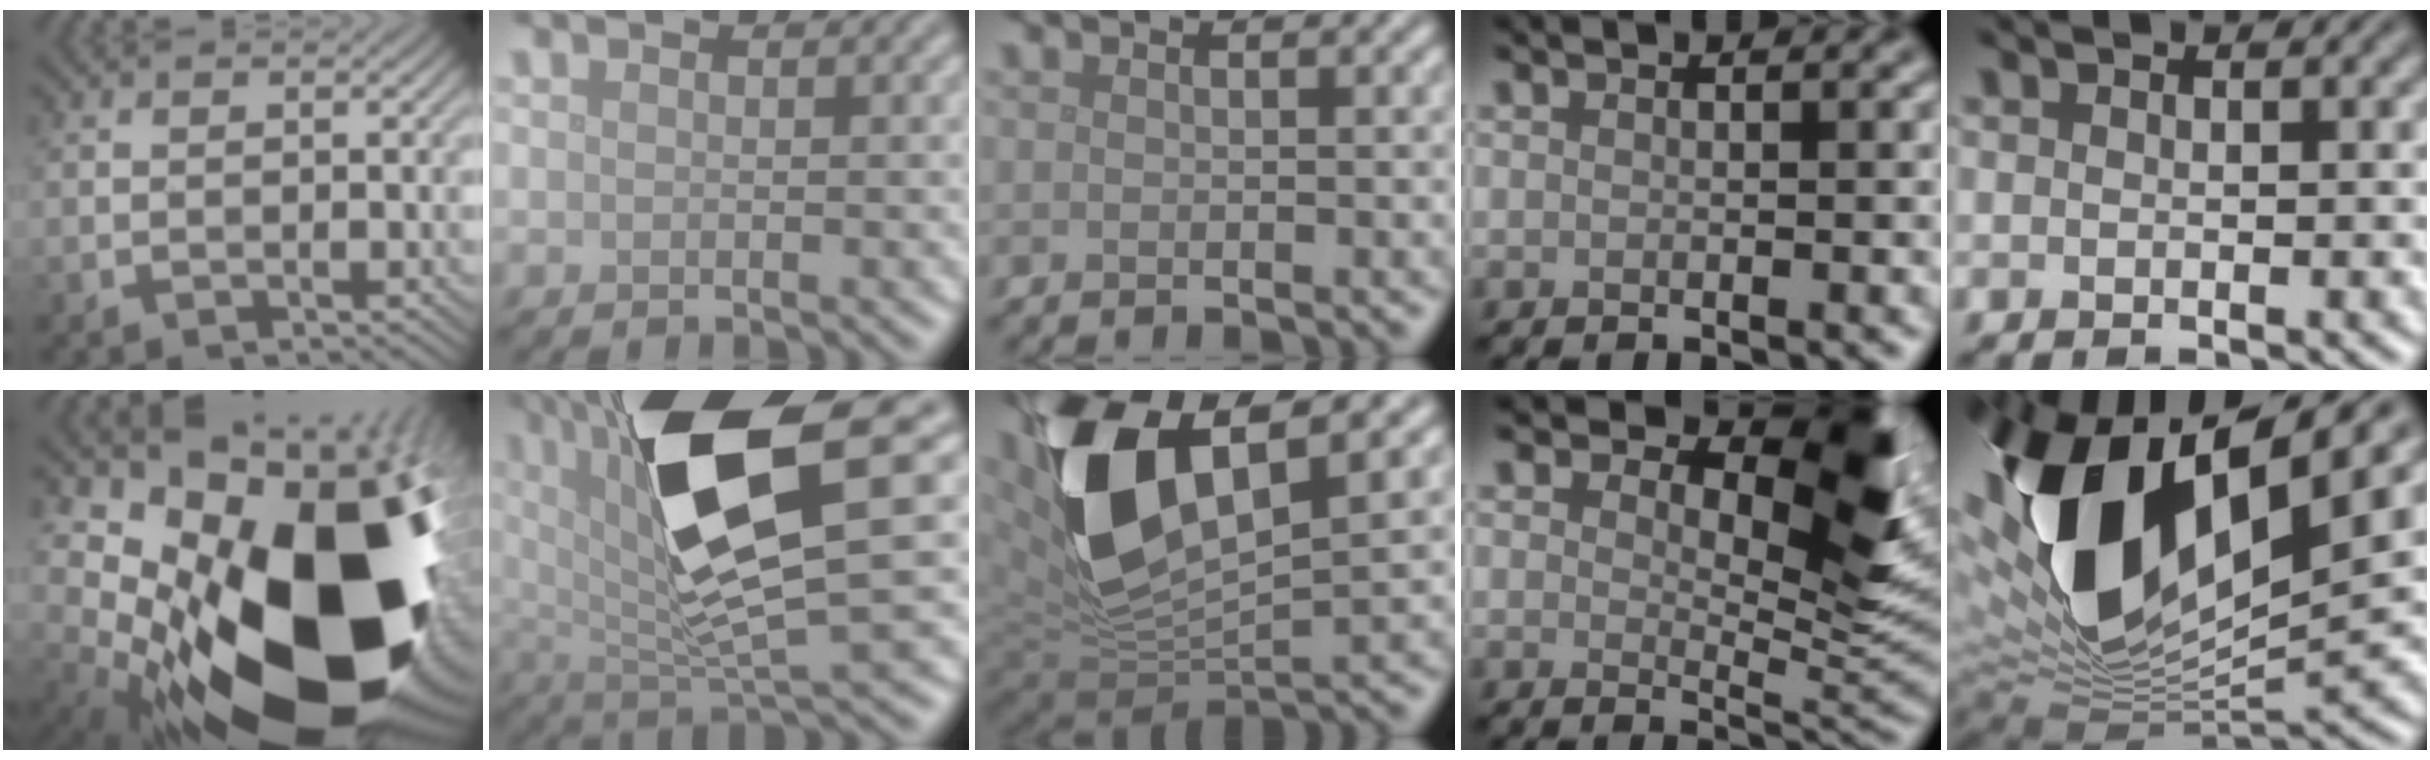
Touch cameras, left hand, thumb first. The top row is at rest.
{"thumb": {"total": 23.3, "force": [-1.0, 14.8, 17.9], "torque": [-0.318, -0.072, 0.018]}, "index": {"total": 12.3, "force": [4.0, 3.2, 11.2], "torque": [-0.195, -0.002, 0.074]}, "middle": {"total": 12.7, "force": [3.5, 6.1, 10.5], "torque": [-0.227, -0.012, 0.075]}, "ring": {"total": 8.6, "force": [3.4, 4.0, 6.8], "torque": [-0.088, -0.008, 0.048]}, "little": {"total": 16.8, "force": [4.4, 8.8, 13.6], "torque": [-0.294, 0.003, 0.079]}}